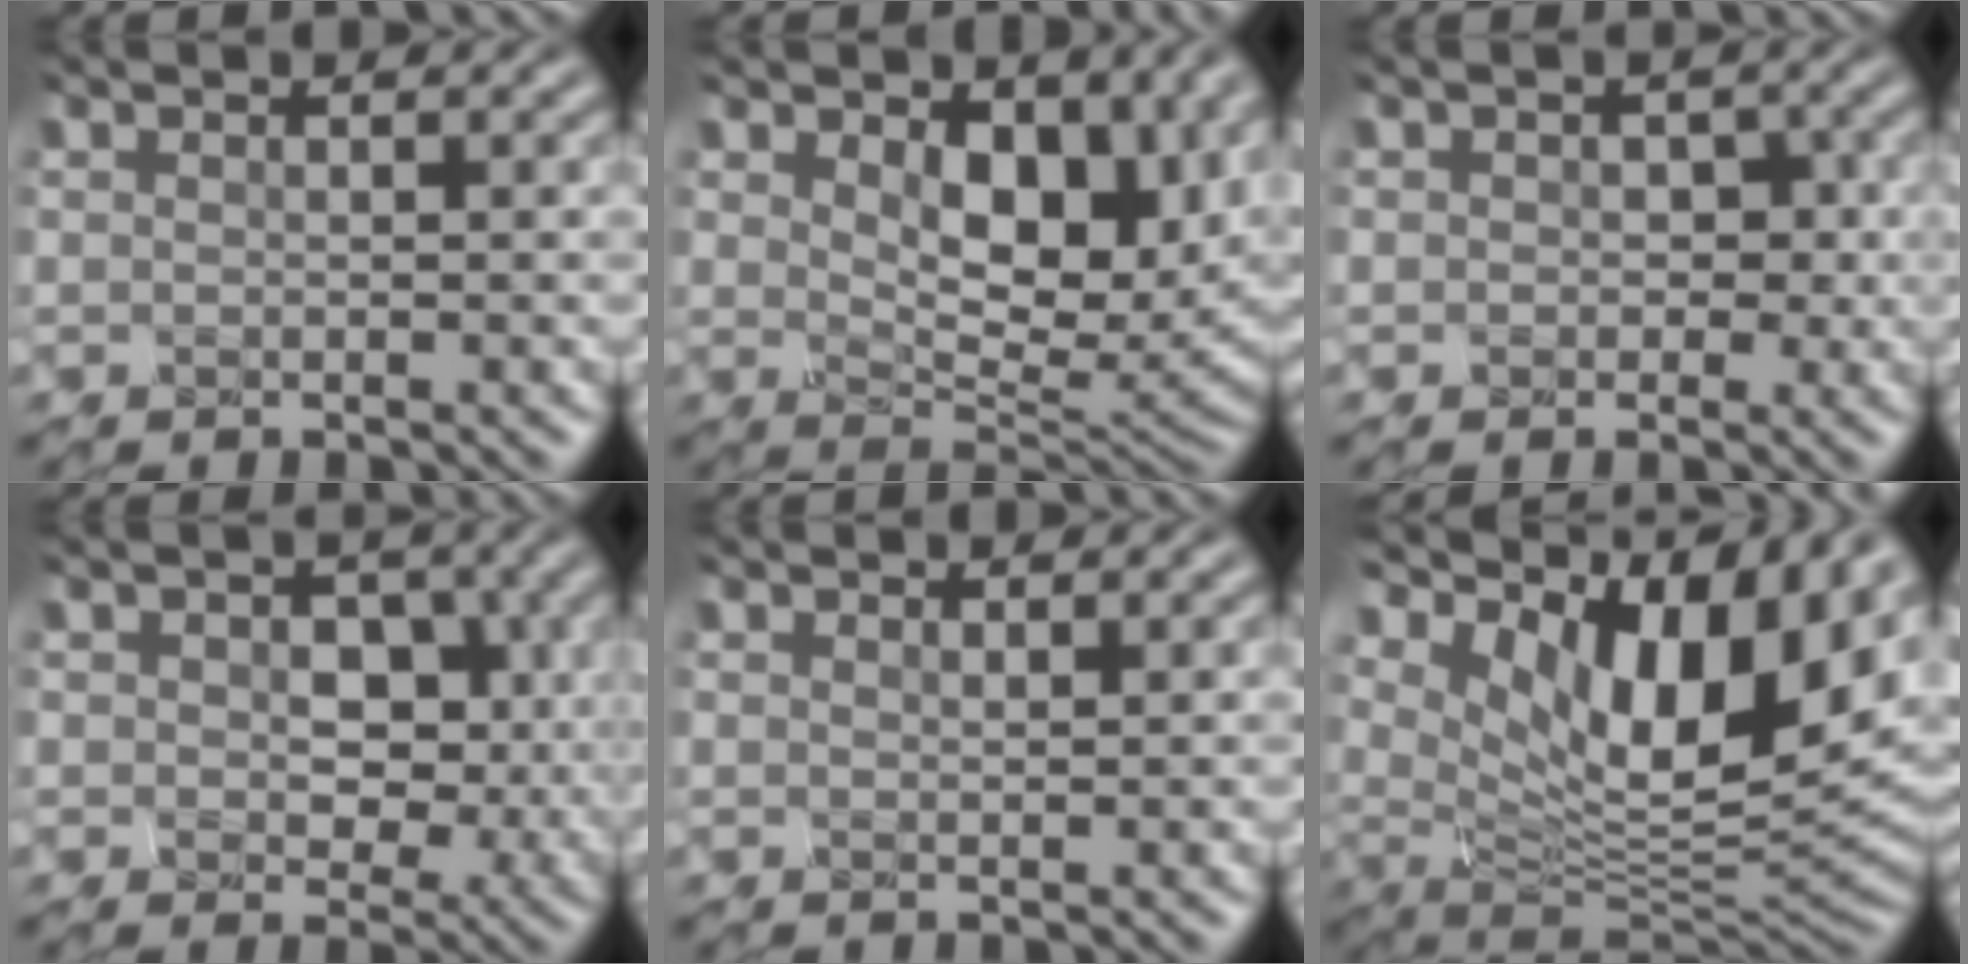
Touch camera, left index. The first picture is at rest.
{"total": 11.3, "force": [4.2, 6.3, 8.3], "torque": [-0.142, 0.006, 0.067]}
{"total": 2.9, "force": [-0.6, 2.4, 1.5], "torque": [-0.045, -0.003, -0.003]}
{"total": 6.1, "force": [0.2, 4.5, 4.1], "torque": [-0.091, -0.013, 0.006]}
{"total": 0.0}
{"total": 15.3, "force": [4.6, 7.8, 12.4], "torque": [-0.236, 0.022, 0.078]}